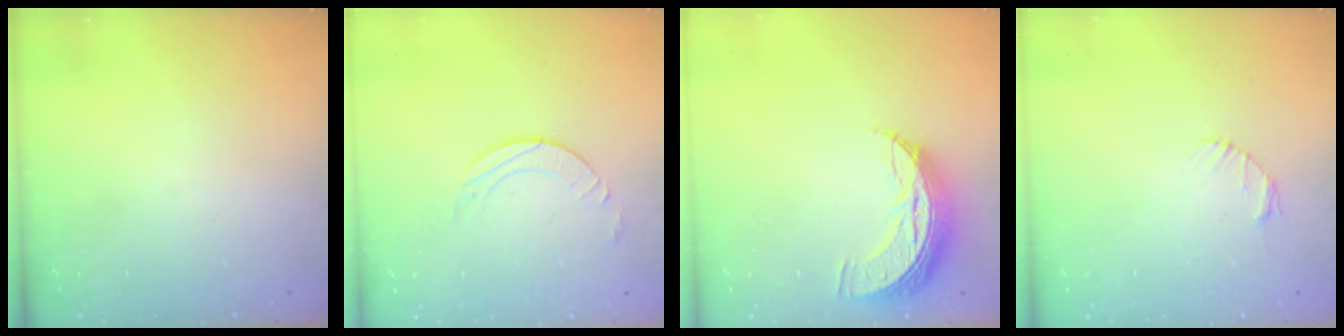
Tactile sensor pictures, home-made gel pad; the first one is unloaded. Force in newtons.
{"total": 2.7, "press": 2.7, "slide": 0.2}
{"total": 10.1, "press": 10.1, "slide": 0.7}
{"total": 2.7, "press": 2.7, "slide": 0.4}